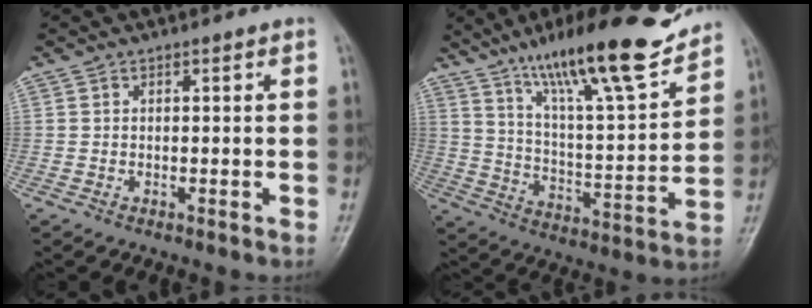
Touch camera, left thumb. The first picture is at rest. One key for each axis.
{"total": 20.8, "fx": 15.5, "fy": 3.1, "fz": 13.5, "tx": -0.190, "ty": -0.073, "tz": 0.260}